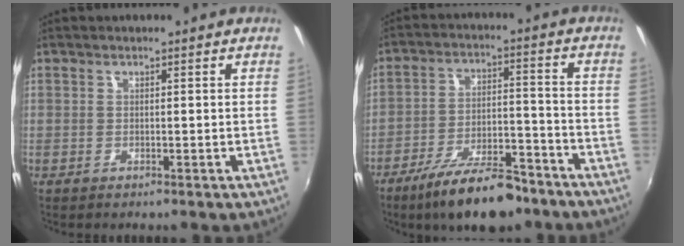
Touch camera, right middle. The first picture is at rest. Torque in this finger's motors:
{"motor_torque": [1.11, -1.03, 0.45, 0.20]}